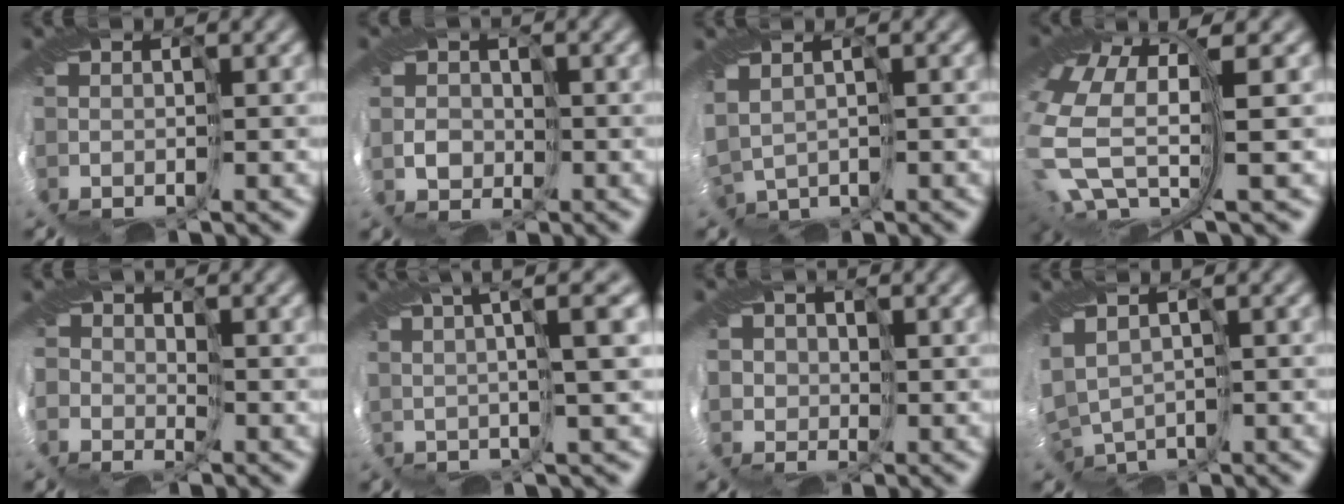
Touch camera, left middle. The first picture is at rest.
{"total": 1.9, "force": [0.6, 0.3, -1.8], "torque": [0.025, 0.003, 0.007]}
{"total": 1.6, "force": [1.4, 0.7, 0.2], "torque": [-0.026, 0.011, 0.036]}
{"total": 9.4, "force": [0.7, 5.2, 7.8], "torque": [-0.221, -0.021, 0.023]}
{"total": 1.4, "force": [0.6, 1.1, -0.5], "torque": [0.006, -0.003, 0.020]}
{"total": 7.0, "force": [3.3, 1.2, 6.1], "torque": [-0.072, 0.032, 0.048]}
{"total": 2.6, "force": [1.6, 0.2, -2.1], "torque": [0.029, 0.004, 0.029]}
{"total": 2.6, "force": [0.5, 2.0, 1.6], "torque": [-0.033, 0.000, 0.023]}